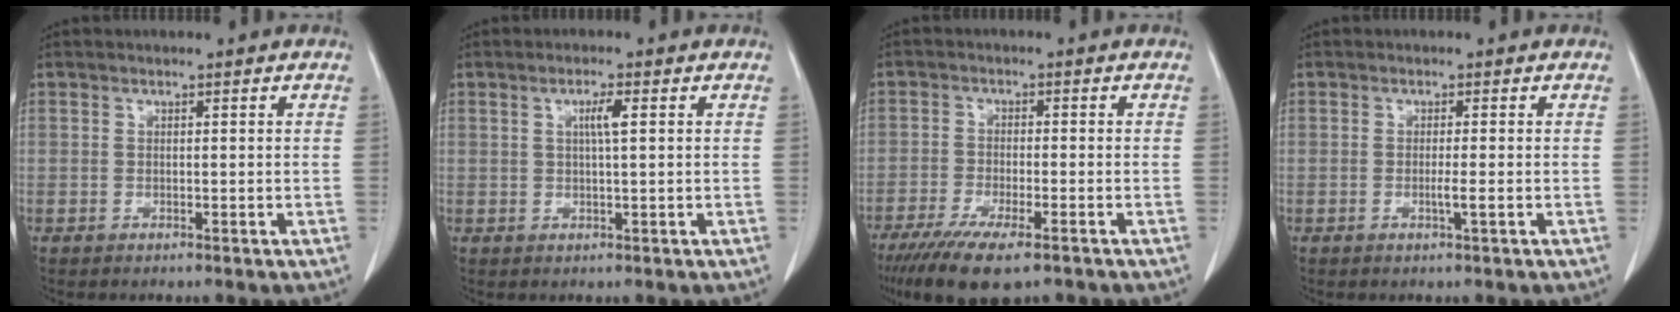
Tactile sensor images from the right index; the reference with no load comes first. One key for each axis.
{"total": 2.5, "fx": 0.7, "fy": -0.1, "fz": 2.4, "tx": -0.044, "ty": 0.000, "tz": 0.012}
{"total": 10.4, "fx": -7.4, "fy": 2.1, "fz": 7.1, "tx": -0.113, "ty": -0.022, "tz": -0.115}
{"total": 1.6, "fx": -0.4, "fy": -0.3, "fz": 1.5, "tx": -0.028, "ty": -0.004, "tz": -0.010}